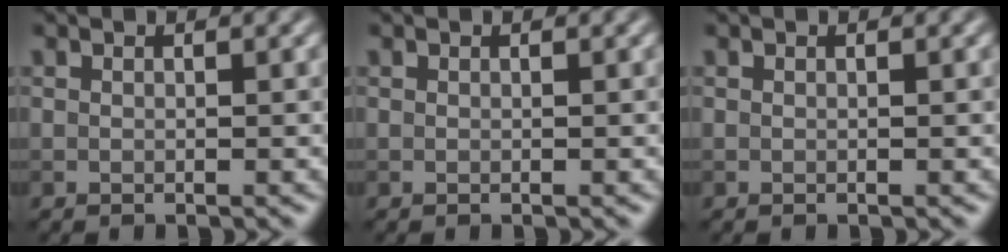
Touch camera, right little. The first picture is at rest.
{"total": 0.0}
{"total": 0.0}